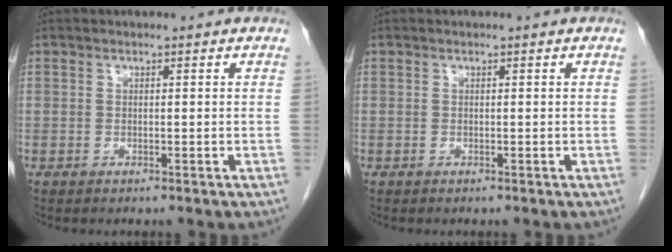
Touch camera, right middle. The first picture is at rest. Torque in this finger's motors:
{"motor_torque": [0.05, 0.14, -0.01, 0.01]}